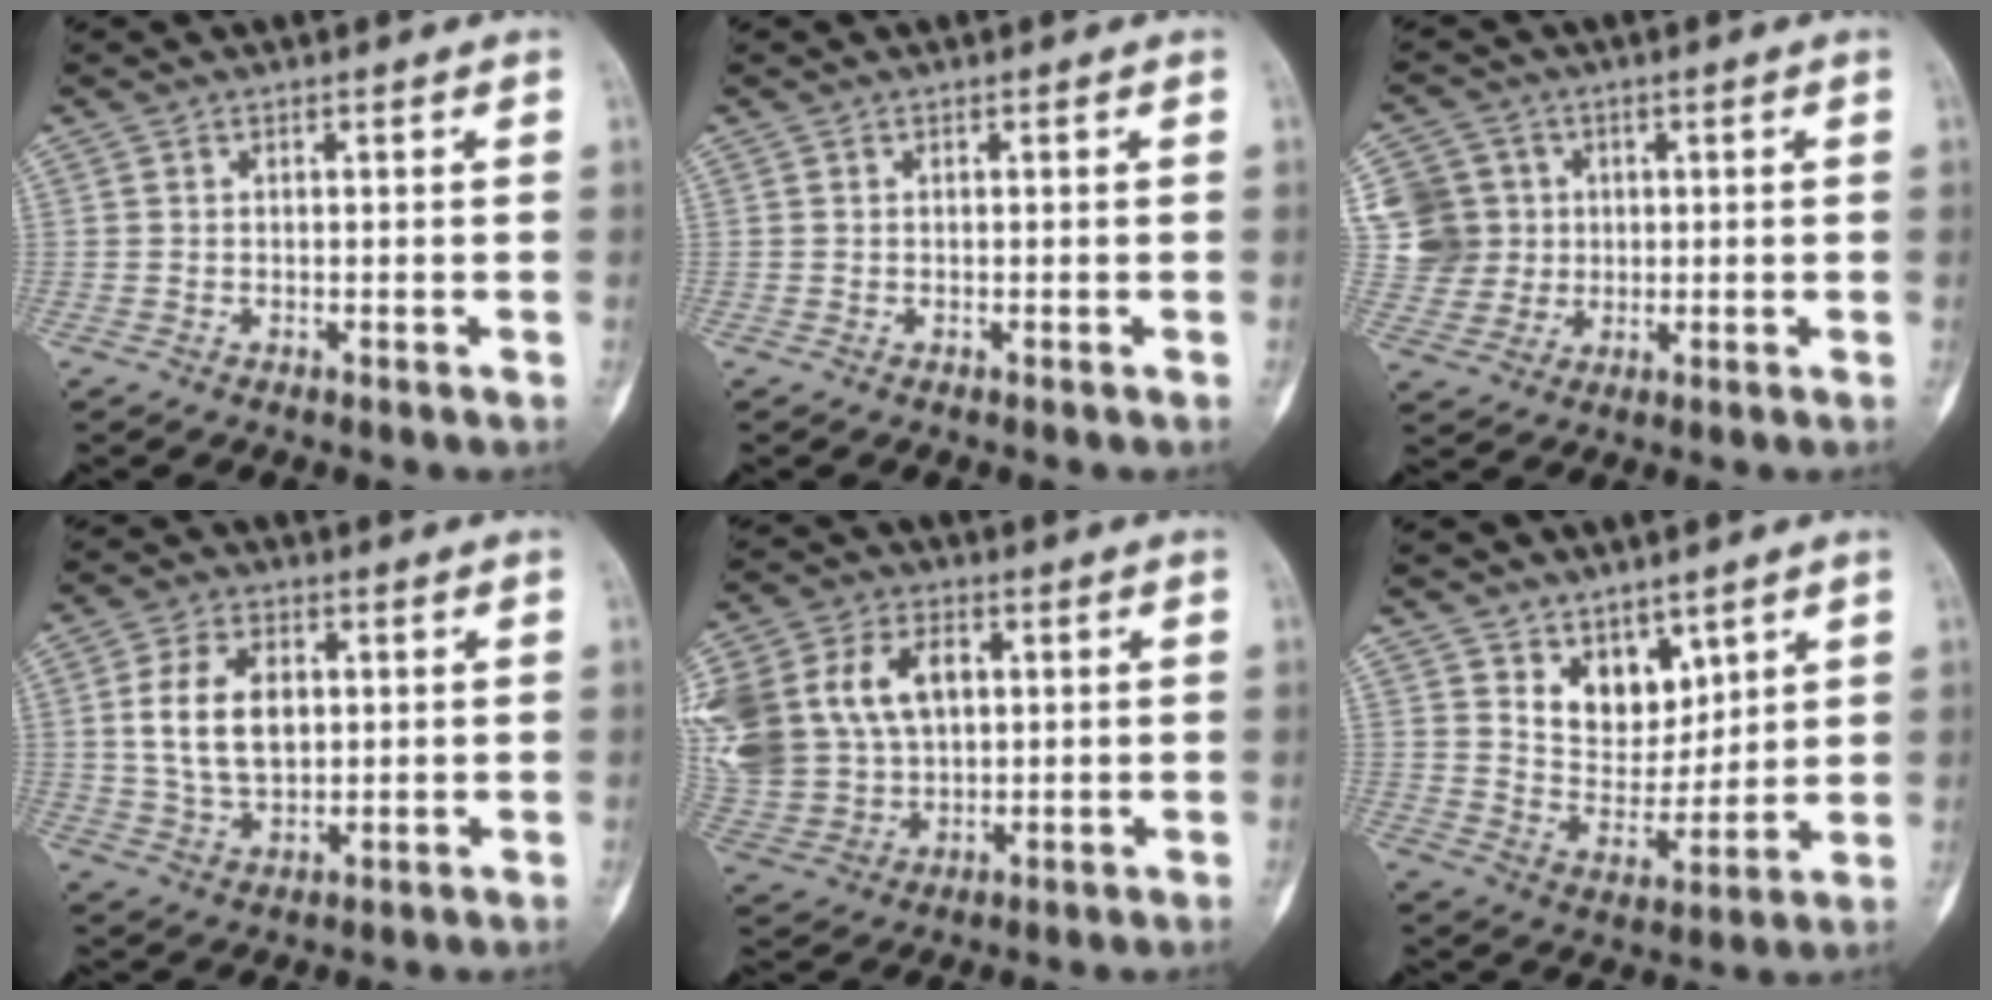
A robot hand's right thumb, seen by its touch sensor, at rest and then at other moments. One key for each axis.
{"total": 0.0}
{"total": 9.2, "fx": 1.6, "fy": 8.9, "fz": 1.7, "tx": -0.004, "ty": 0.007, "tz": 0.032}
{"total": 12.2, "fx": 1.9, "fy": 7.8, "fz": 9.2, "tx": -0.153, "ty": -0.003, "tz": 0.040}
{"total": 25.8, "fx": 5.8, "fy": 19.3, "fz": 16.2, "tx": -0.382, "ty": 0.045, "tz": 0.130}
{"total": 8.9, "fx": 5.4, "fy": 5.9, "fz": 4.0, "tx": -0.029, "ty": -0.044, "tz": 0.105}